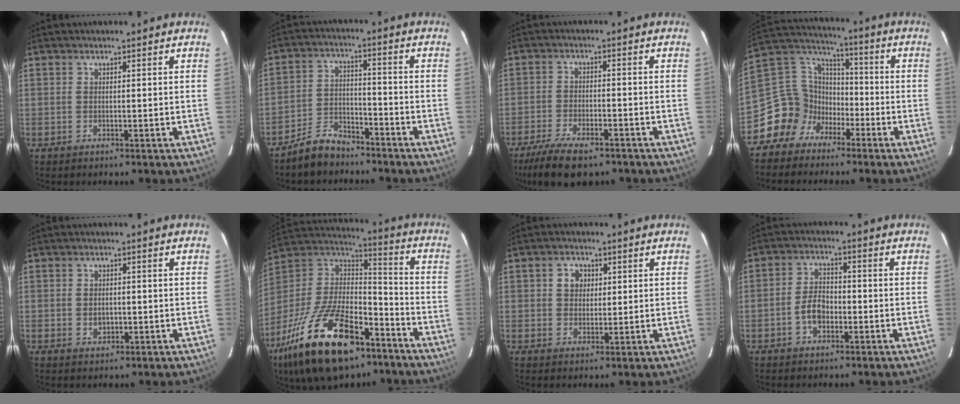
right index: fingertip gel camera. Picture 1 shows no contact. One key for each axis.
{"total": 6.9, "fx": -5.8, "fy": 3.1, "fz": 1.9, "tx": -0.054, "ty": 0.022, "tz": -0.100}
{"total": 11.8, "fx": -8.9, "fy": 4.1, "fz": 6.5, "tx": -0.153, "ty": -0.025, "tz": -0.153}
{"total": 11.8, "fx": -6.4, "fy": 9.5, "fz": 2.7, "tx": -0.068, "ty": 0.050, "tz": -0.124}
{"total": 2.5, "fx": -0.4, "fy": 1.9, "fz": 1.6, "tx": -0.026, "ty": 0.000, "tz": -0.005}
{"total": 28.8, "fx": -17.3, "fy": 12.9, "fz": 19.0, "tx": -0.377, "ty": -0.015, "tz": -0.282}
{"total": 3.8, "fx": 1.1, "fy": 3.3, "fz": 1.6, "tx": -0.024, "ty": 0.012, "tz": 0.020}
{"total": 5.2, "fx": -2.0, "fy": 3.2, "fz": 3.6, "tx": -0.076, "ty": 0.011, "tz": -0.034}